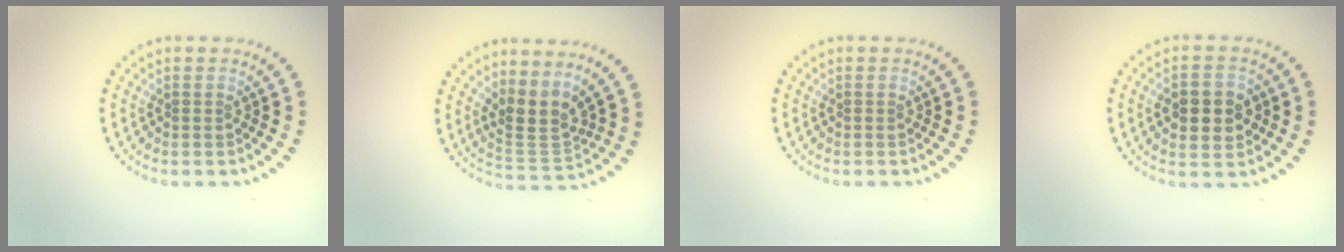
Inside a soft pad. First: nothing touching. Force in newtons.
{"total": 3.2, "press": 2.4, "slide": 2.1}
{"total": 0.0}
{"total": 4.5, "press": 4.5, "slide": 0.2}